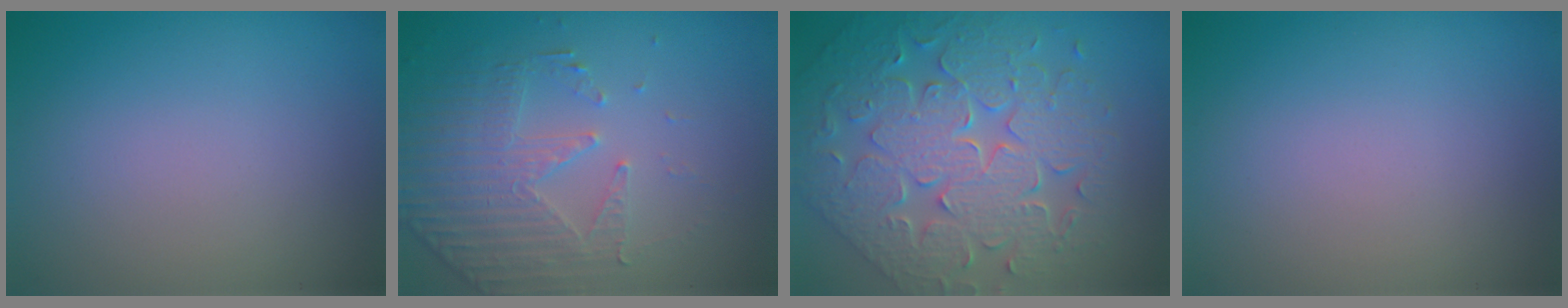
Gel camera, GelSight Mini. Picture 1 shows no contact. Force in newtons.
{"total": 4.7, "press": 3.5, "slide": 3.2}
{"total": 9.0, "press": 7.2, "slide": 5.3}
{"total": 0.0}